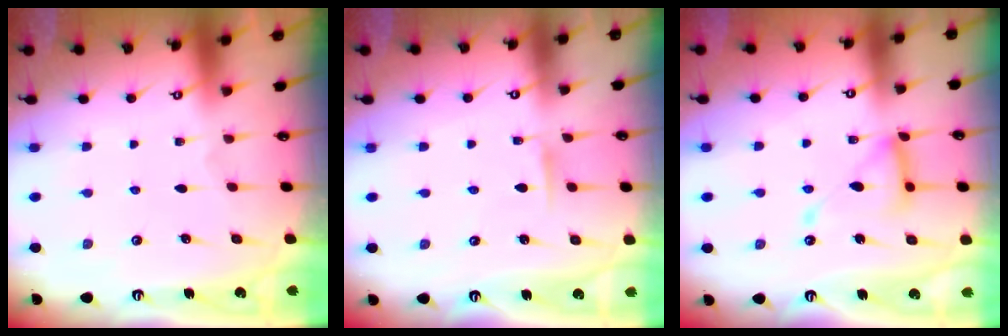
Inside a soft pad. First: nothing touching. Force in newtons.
{"total": 4.0, "press": 3.9, "slide": 0.5}
{"total": 13.8, "press": 13.7, "slide": 1.3}